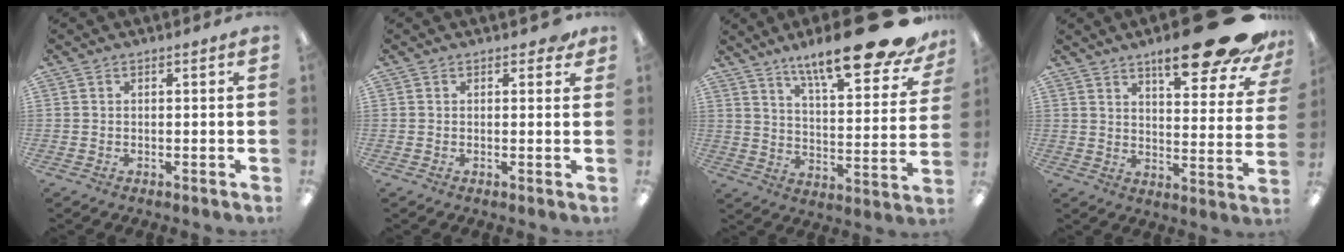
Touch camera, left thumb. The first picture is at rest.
{"total": 1.6, "force": [0.9, 1.0, 1.0], "torque": [-0.004, -0.003, 0.012]}
{"total": 20.1, "force": [15.6, 4.4, 11.9], "torque": [-0.179, -0.107, 0.255]}
{"total": 19.9, "force": [14.1, 5.3, 12.9], "torque": [-0.176, -0.095, 0.226]}